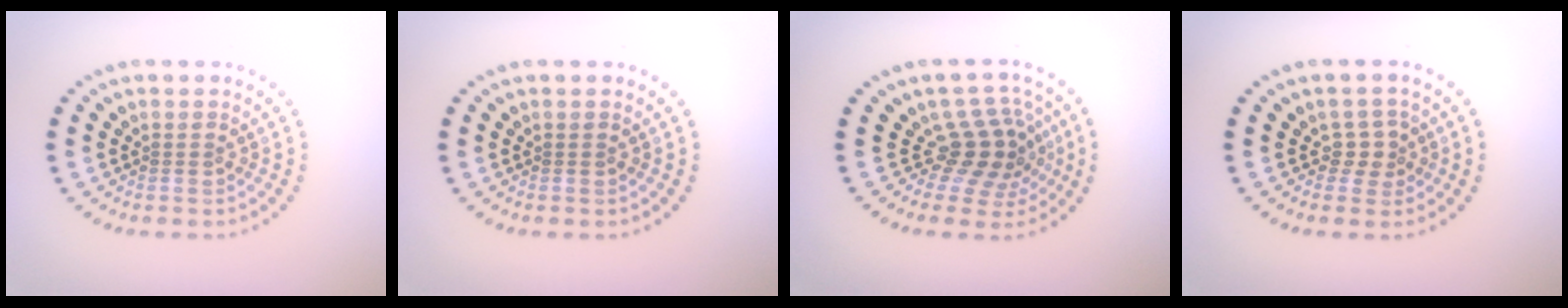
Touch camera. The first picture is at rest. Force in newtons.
{"total": 0.0}
{"total": 4.0, "press": 2.7, "slide": 2.9}
{"total": 1.7, "press": 1.2, "slide": 1.1}